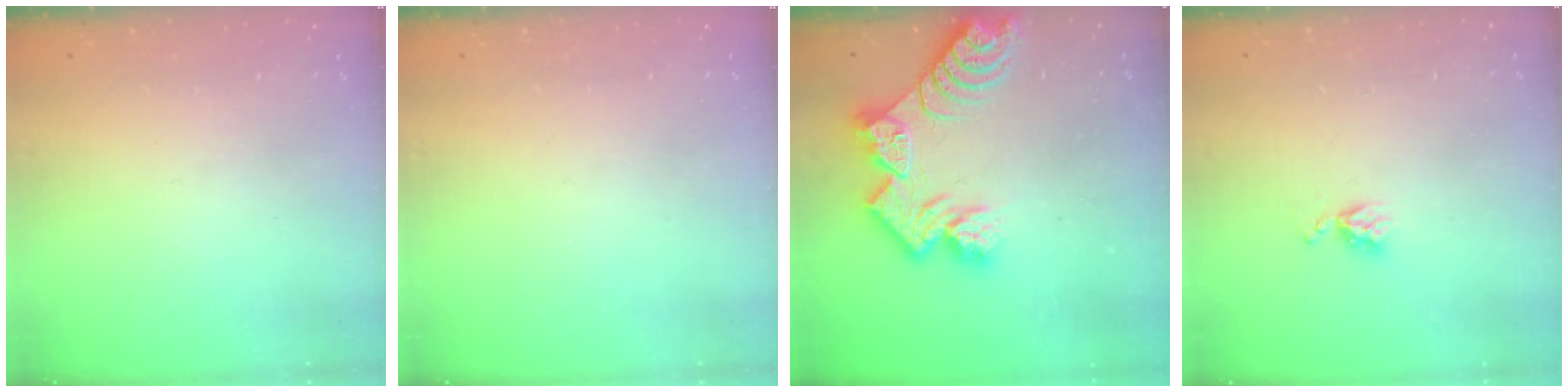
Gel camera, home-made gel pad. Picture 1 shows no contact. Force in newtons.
{"total": 0.0}
{"total": 11.7, "press": 11.7, "slide": 1.1}
{"total": 5.5, "press": 5.5, "slide": 0.7}